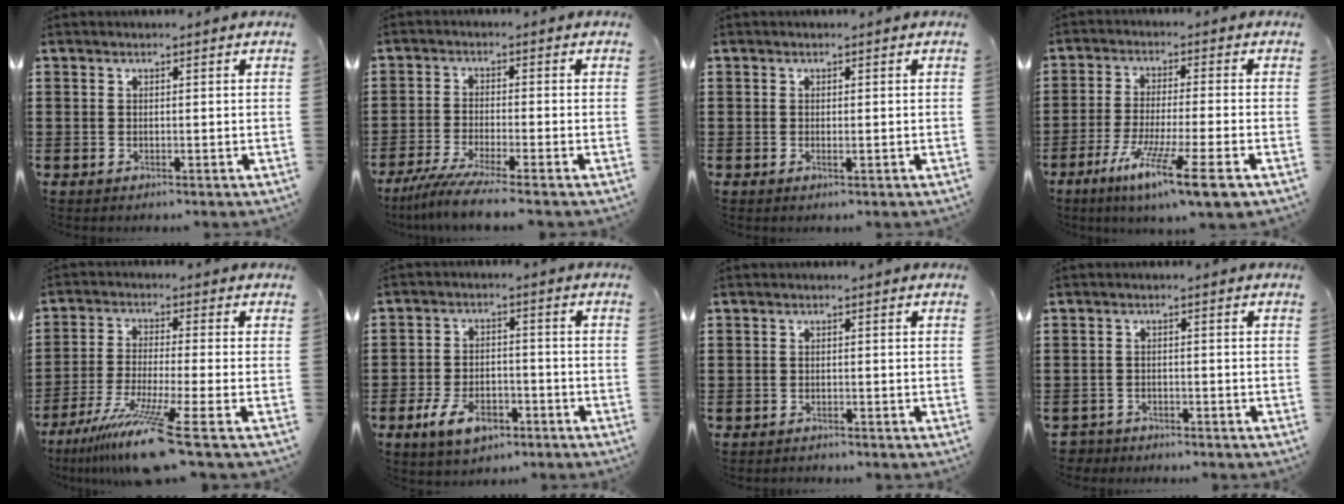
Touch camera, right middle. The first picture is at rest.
{"total": 4.9, "force": [-4.1, -0.3, 2.6], "torque": [-0.063, -0.020, -0.082]}
{"total": 0.6, "force": [-0.1, 0.1, 0.6], "torque": [-0.011, -0.003, -0.001]}
{"total": 10.0, "force": [-6.3, 0.3, 7.8], "torque": [-0.151, -0.011, -0.120]}
{"total": 10.6, "force": [-7.3, -0.8, 7.7], "torque": [-0.151, -0.018, -0.144]}
{"total": 6.4, "force": [-3.8, 3.0, 4.2], "torque": [-0.087, 0.007, -0.072]}
{"total": 0.7, "force": [-0.7, 0.2, -0.1], "torque": [0.000, 0.002, -0.016]}
{"total": 2.0, "force": [-1.9, 0.5, -0.2], "torque": [-0.003, -0.001, -0.044]}